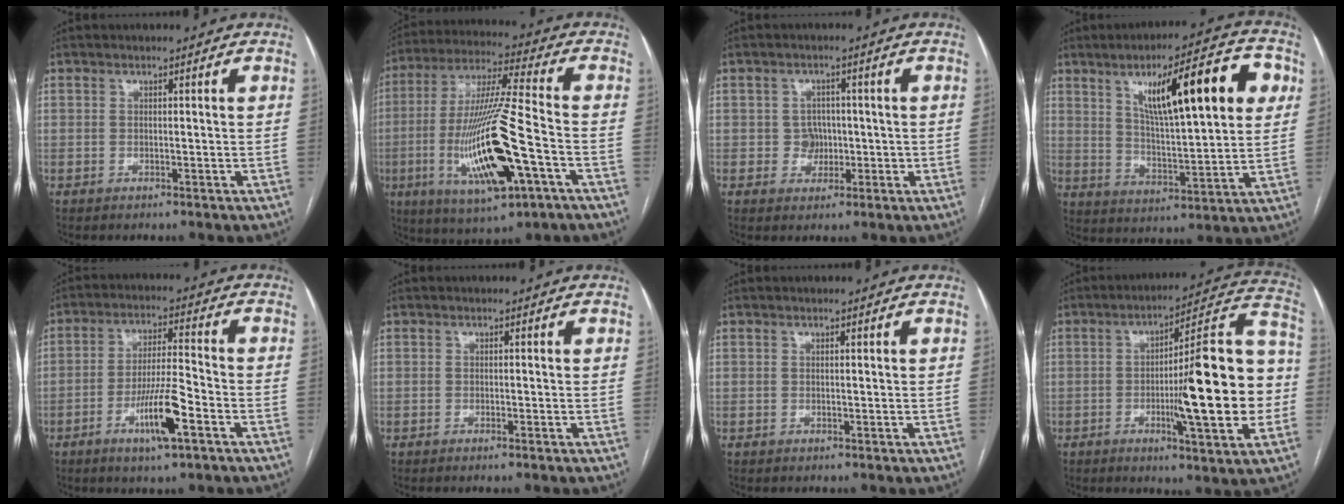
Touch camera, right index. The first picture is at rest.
{"total": 19.2, "force": [-5.5, 2.2, 18.2], "torque": [-0.376, -0.020, -0.091]}
{"total": 3.2, "force": [-0.2, 3.1, 0.8], "torque": [-0.002, 0.008, 0.000]}
{"total": 17.8, "force": [6.6, 3.0, 16.3], "torque": [-0.243, 0.022, 0.103]}
{"total": 8.9, "force": [-4.1, 0.7, 7.8], "torque": [-0.148, -0.007, -0.072]}
{"total": 0.6, "force": [-0.4, -0.1, 0.5], "torque": [-0.009, 0.001, -0.007]}
{"total": 0.0}
{"total": 19.8, "force": [-2.9, 2.2, 19.4], "torque": [-0.267, 0.016, -0.044]}